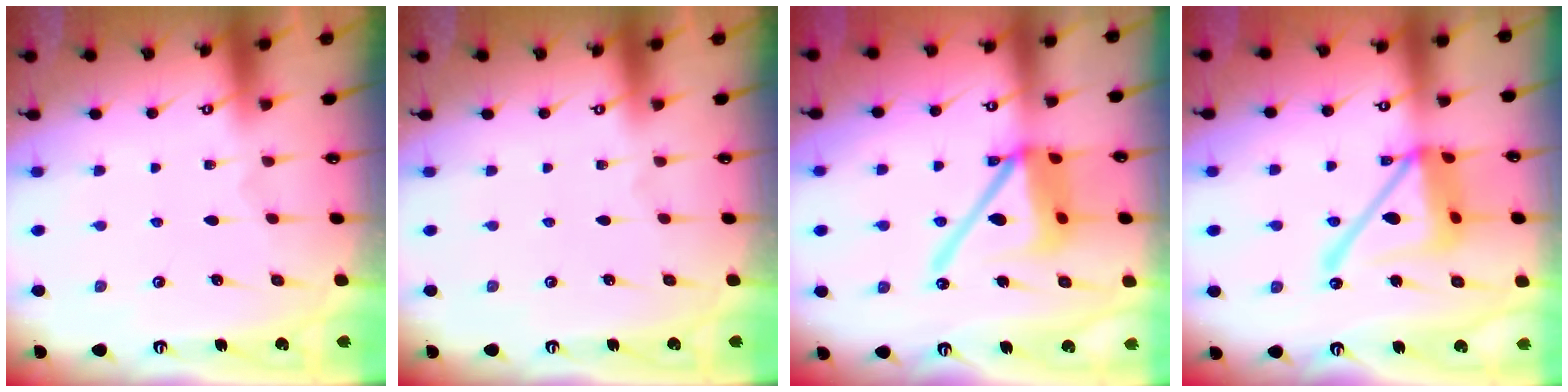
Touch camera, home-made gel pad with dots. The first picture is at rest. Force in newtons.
{"total": 0.0}
{"total": 16.9, "press": 16.8, "slide": 1.8}
{"total": 18.7, "press": 18.6, "slide": 1.7}